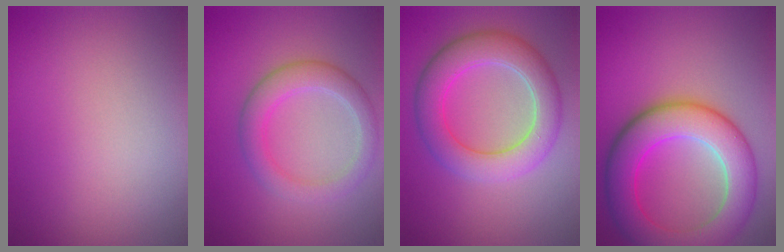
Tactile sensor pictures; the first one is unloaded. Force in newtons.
{"total": 3.7, "press": 3.7, "slide": 0.1}
{"total": 6.1, "press": 6.1, "slide": 0.4}
{"total": 8.7, "press": 8.7, "slide": 0.2}